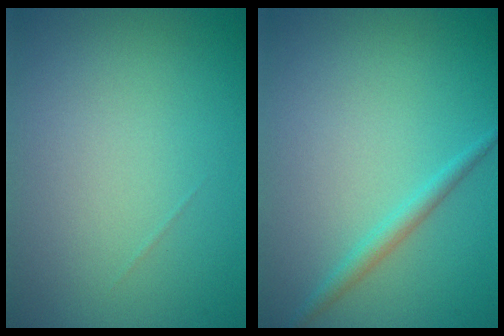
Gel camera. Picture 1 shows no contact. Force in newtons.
{"total": 1.6, "press": 1.6, "slide": 0.1}